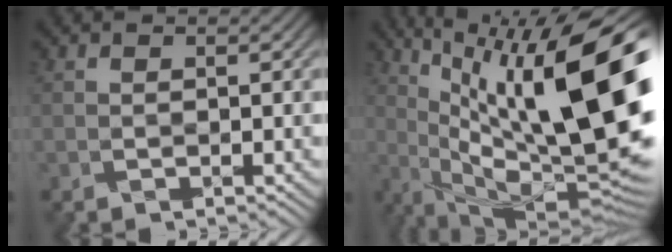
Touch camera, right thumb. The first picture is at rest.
{"total": 19.8, "force": [4.7, 6.6, 18.0], "torque": [-0.273, 0.021, 0.090]}